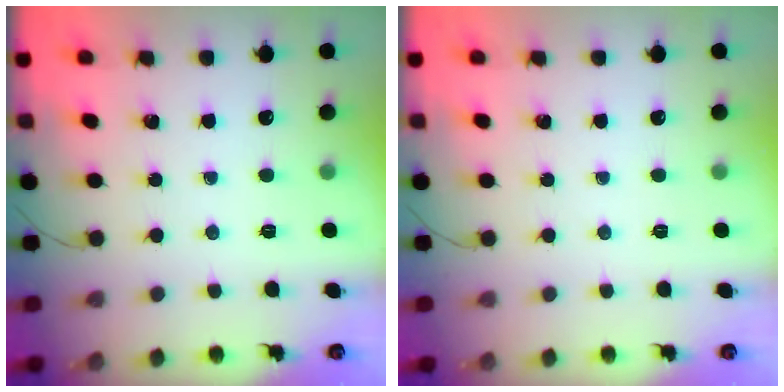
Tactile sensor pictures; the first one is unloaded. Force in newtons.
{"total": 0.0}